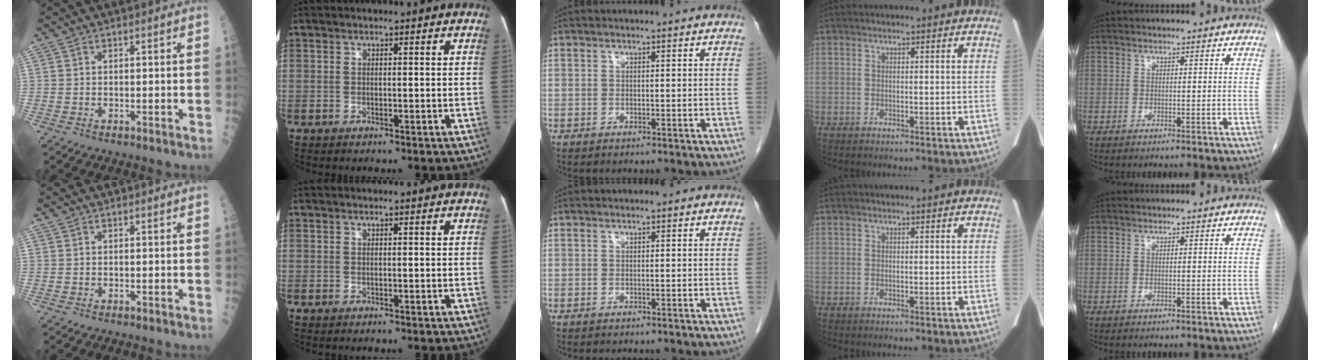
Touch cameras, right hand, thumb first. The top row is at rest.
{}